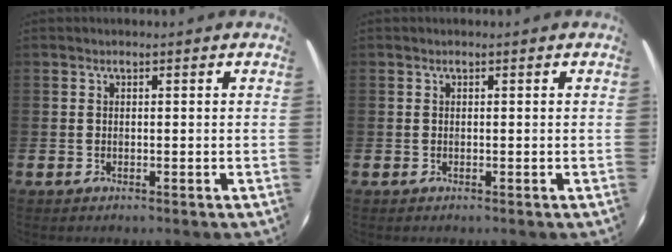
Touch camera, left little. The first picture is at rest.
{"total": 0.0}